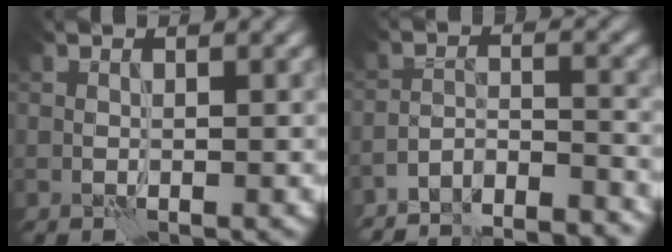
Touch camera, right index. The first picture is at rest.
{"total": 8.2, "force": [-7.9, 1.3, 1.8], "torque": [-0.019, 0.003, -0.116]}